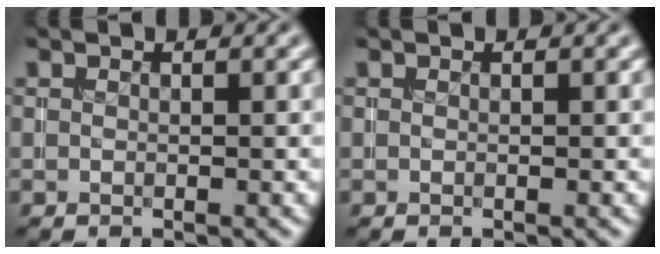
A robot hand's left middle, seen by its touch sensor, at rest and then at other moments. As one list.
[{"total": 0.0}]